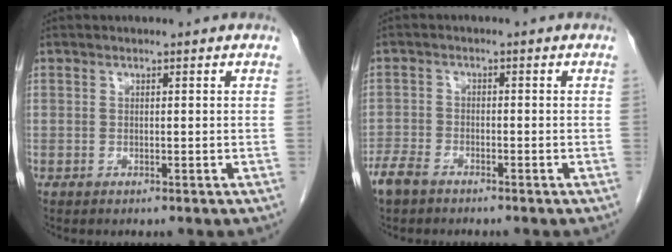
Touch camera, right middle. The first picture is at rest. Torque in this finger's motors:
{"motor_torque": [0.11, 0.15, -0.01, 0.02]}